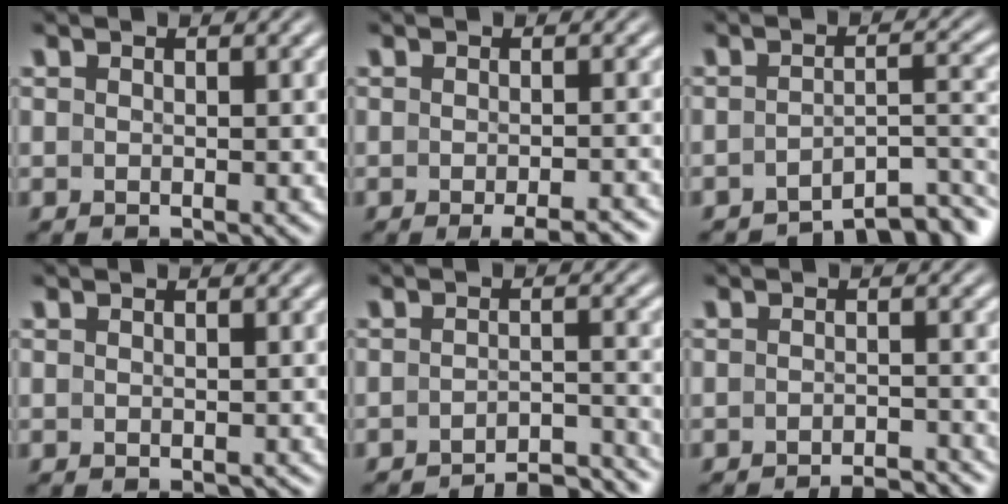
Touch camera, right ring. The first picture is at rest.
{"total": 3.4, "force": [-2.7, 0.5, 1.9], "torque": [-0.018, 0.000, -0.041]}
{"total": 7.3, "force": [-6.0, 2.0, 3.5], "torque": [-0.032, -0.010, -0.089]}
{"total": 0.7, "force": [-0.6, 0.3, 0.4], "torque": [-0.005, -0.006, -0.004]}
{"total": 5.7, "force": [-5.5, 0.7, 1.4], "torque": [-0.010, -0.013, -0.085]}
{"total": 3.6, "force": [-3.5, 0.1, 0.8], "torque": [-0.010, -0.012, -0.050]}